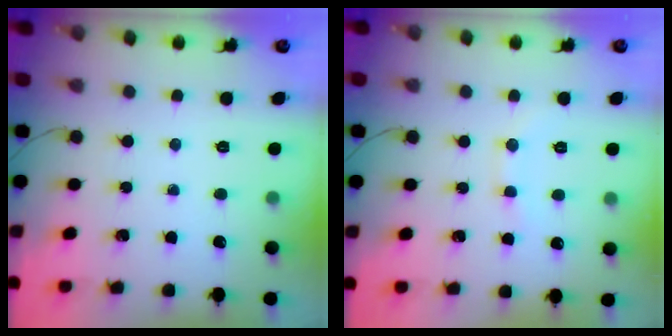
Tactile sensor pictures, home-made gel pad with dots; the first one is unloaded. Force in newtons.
{"total": 6.8, "press": 6.6, "slide": 1.3}